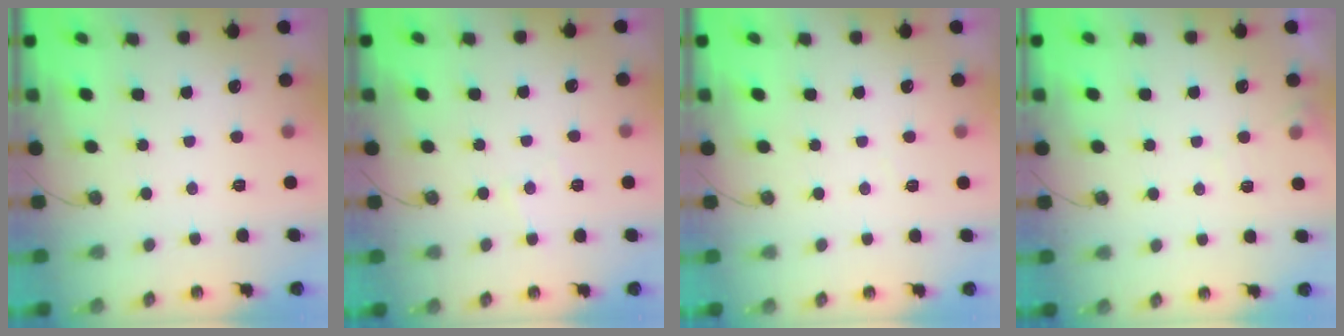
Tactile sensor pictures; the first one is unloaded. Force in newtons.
{"total": 4.0, "press": 3.9, "slide": 0.6}
{"total": 2.6, "press": 2.6, "slide": 0.4}
{"total": 5.0, "press": 4.9, "slide": 0.8}